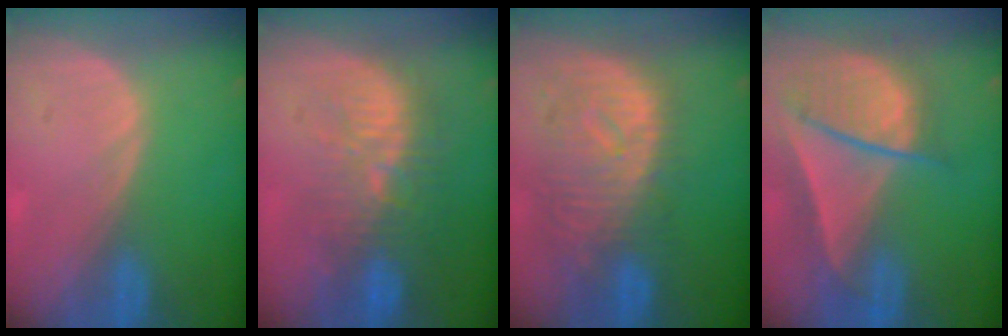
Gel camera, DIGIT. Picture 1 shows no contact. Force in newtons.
{"total": 10.1, "press": 9.3, "slide": 4.0}
{"total": 10.9, "press": 9.8, "slide": 4.8}
{"total": 9.2, "press": 8.0, "slide": 4.4}